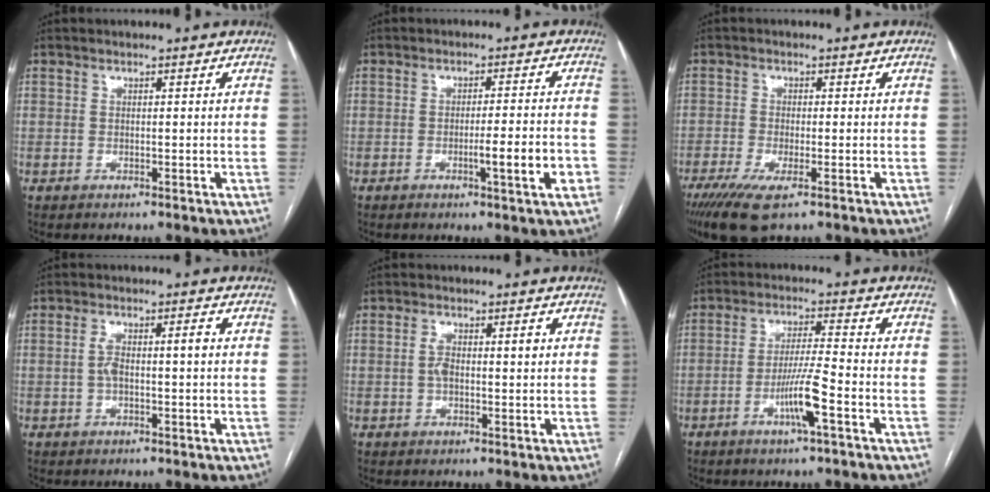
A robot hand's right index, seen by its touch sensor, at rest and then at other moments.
{"total": 6.1, "force": [-2.2, -0.4, 5.6], "torque": [-0.078, -0.004, -0.030]}
{"total": 6.7, "force": [-4.0, 1.3, 5.2], "torque": [-0.096, -0.018, -0.065]}
{"total": 4.3, "force": [0.2, 1.2, 4.1], "torque": [-0.081, 0.020, 0.005]}
{"total": 3.9, "force": [0.5, 1.6, 3.5], "torque": [-0.072, 0.020, 0.012]}
{"total": 6.8, "force": [-2.9, -0.5, 6.2], "torque": [-0.120, -0.003, -0.053]}